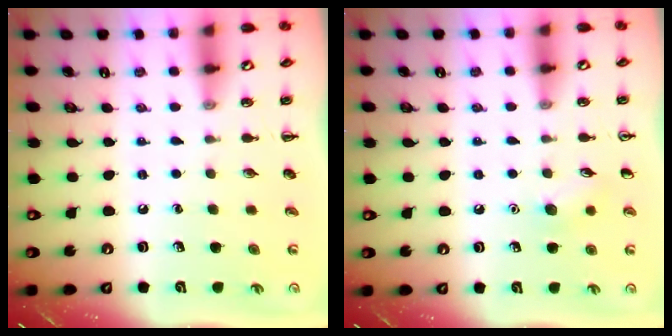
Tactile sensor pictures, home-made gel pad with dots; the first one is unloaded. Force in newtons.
{"total": 5.9, "press": 5.6, "slide": 1.9}